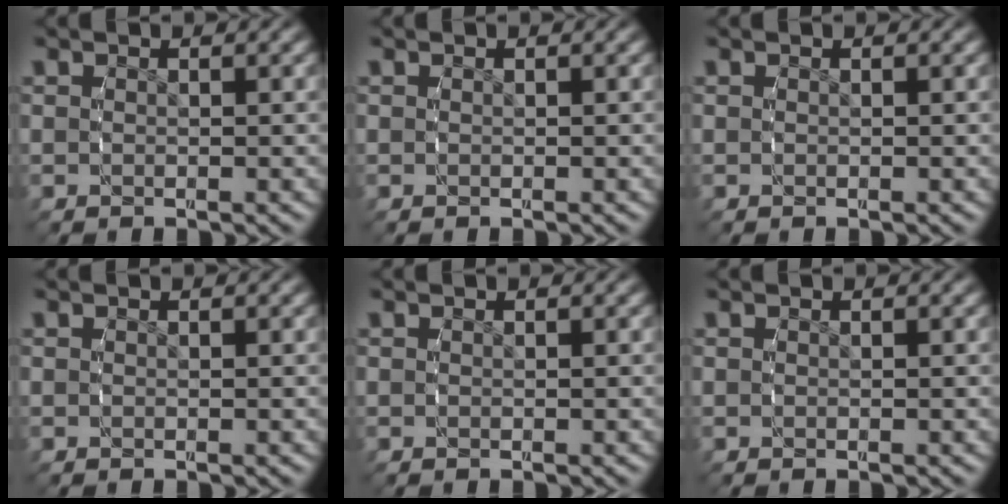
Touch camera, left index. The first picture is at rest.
{"total": 0.0}
{"total": 0.0}
{"total": 0.0}
{"total": 0.0}
{"total": 0.0}